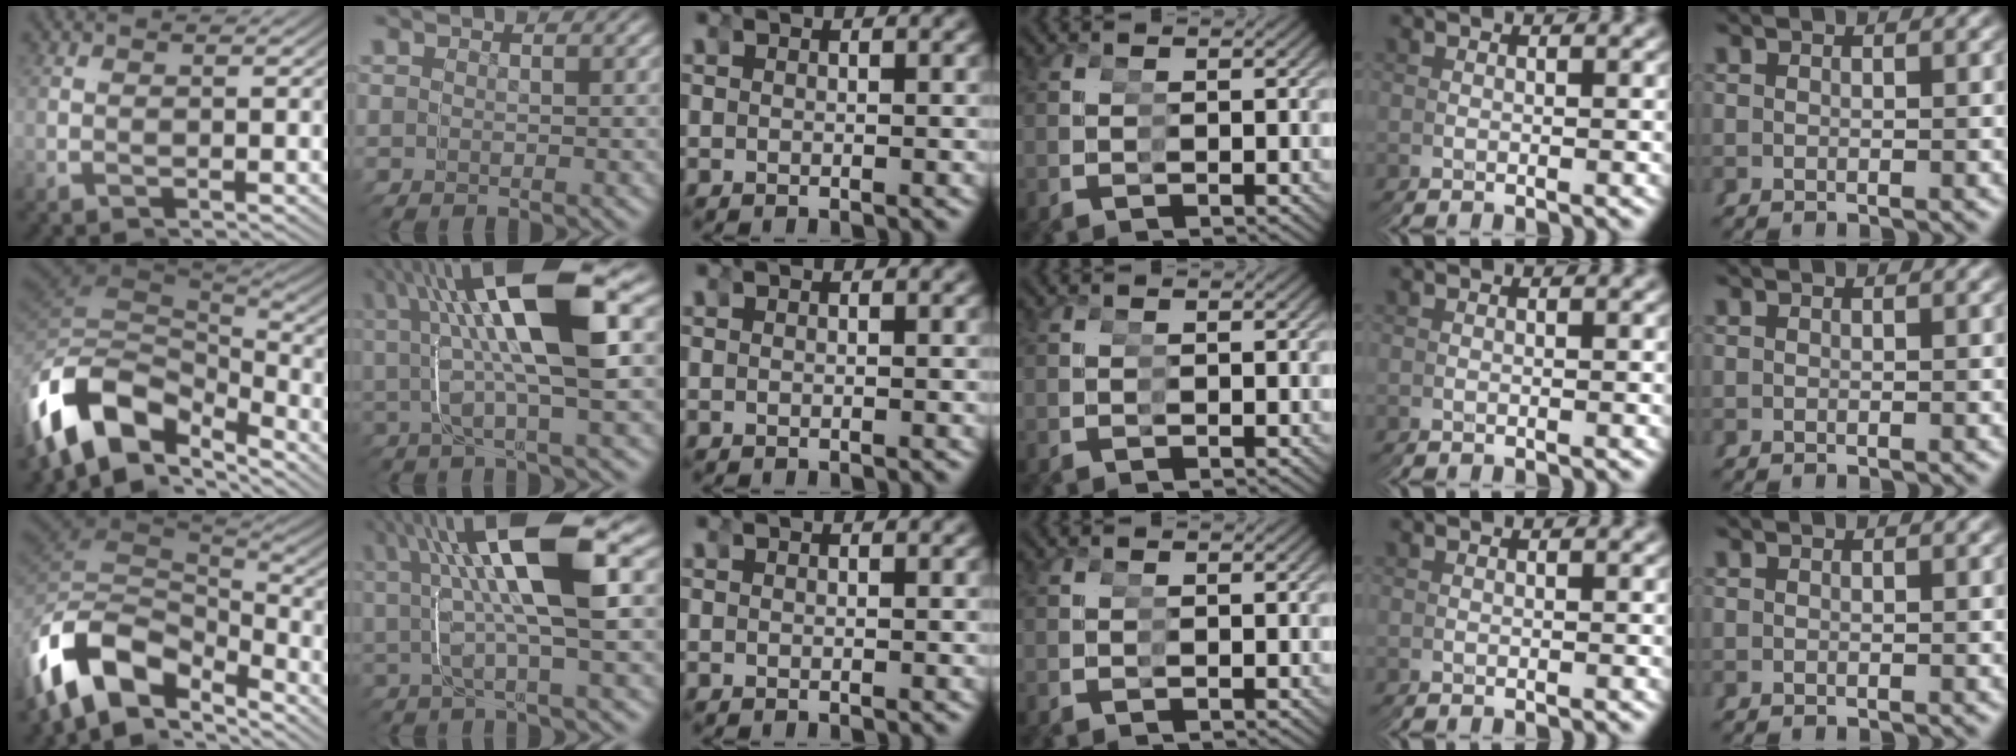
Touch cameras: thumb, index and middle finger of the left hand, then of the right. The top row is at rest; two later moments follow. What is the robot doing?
{"motion": "grasp_and_lifting", "object": "toy banana"}